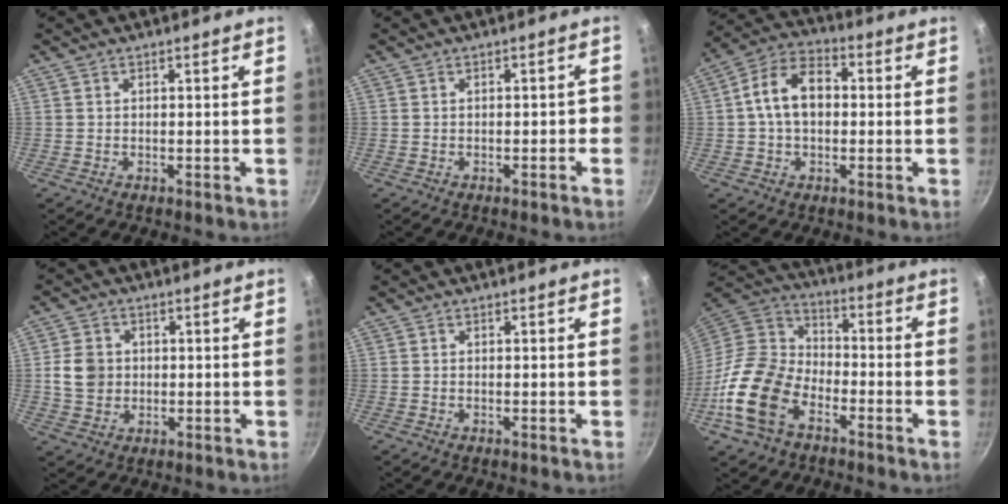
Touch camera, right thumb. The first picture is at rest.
{"total": 1.7, "force": [-0.7, 0.9, 1.3], "torque": [-0.008, 0.017, -0.007]}
{"total": 10.8, "force": [0.6, 7.3, 8.0], "torque": [-0.115, 0.030, -0.006]}
{"total": 6.3, "force": [0.2, 5.5, 3.1], "torque": [-0.039, 0.004, 0.001]}
{"total": 0.0}
{"total": 17.2, "force": [-8.0, 10.9, 10.6], "torque": [-0.192, 0.053, -0.176]}